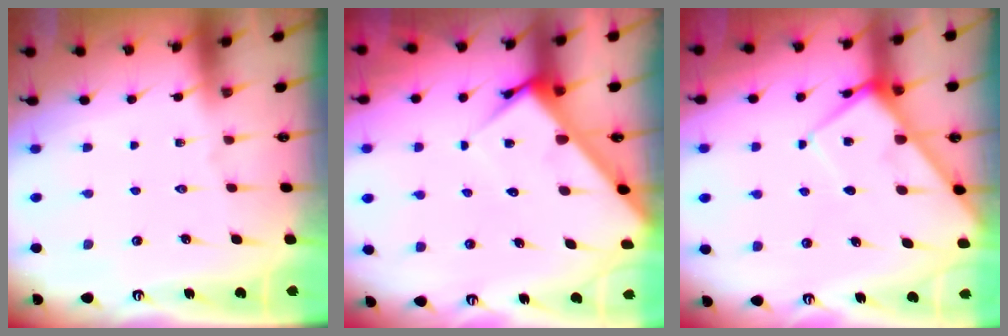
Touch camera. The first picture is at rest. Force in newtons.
{"total": 6.7, "press": 6.7, "slide": 0.6}
{"total": 8.1, "press": 8.1, "slide": 0.4}